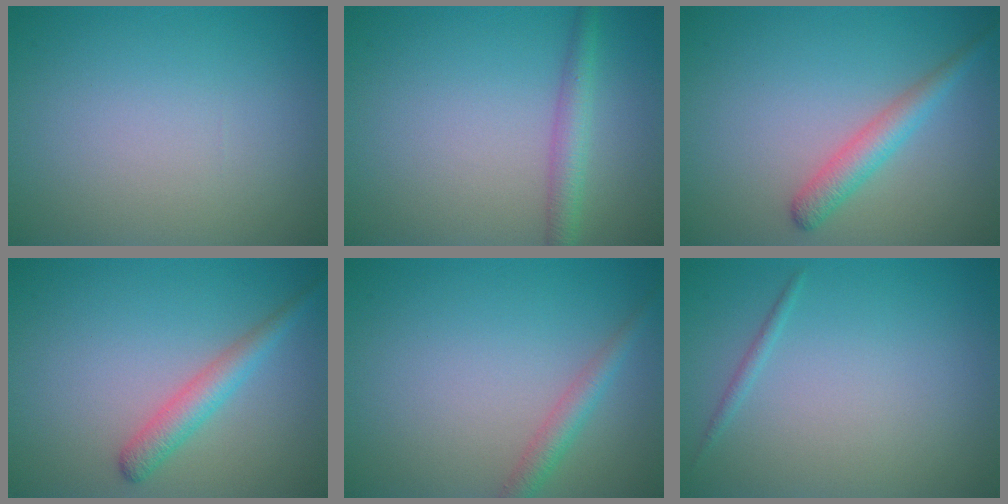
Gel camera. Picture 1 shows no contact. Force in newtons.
{"total": 2.5, "press": 2.5, "slide": 0.1}
{"total": 2.7, "press": 2.7, "slide": 0.1}
{"total": 2.7, "press": 2.7, "slide": 0.1}
{"total": 2.1, "press": 2.1, "slide": 0.0}
{"total": 0.7, "press": 0.7, "slide": 0.0}